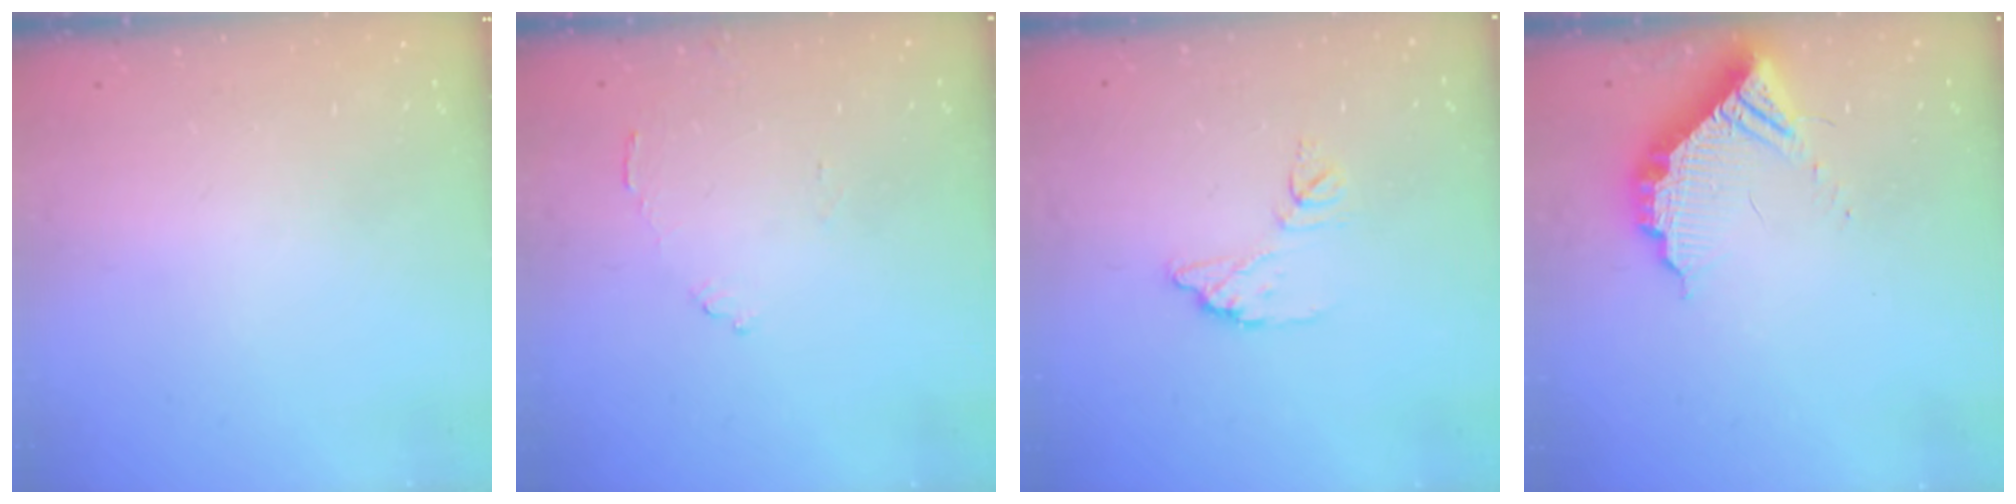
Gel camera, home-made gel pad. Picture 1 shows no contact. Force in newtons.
{"total": 8.1, "press": 8.1, "slide": 0.6}
{"total": 8.2, "press": 8.2, "slide": 0.2}
{"total": 11.3, "press": 11.2, "slide": 1.3}